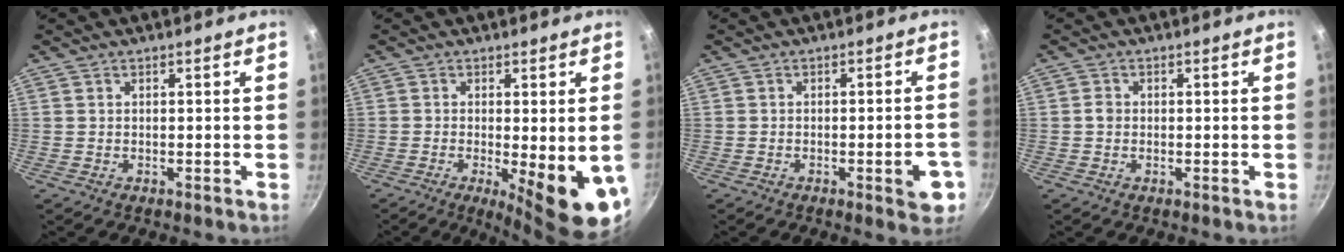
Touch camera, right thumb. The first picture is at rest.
{"total": 12.1, "force": [-2.8, 2.9, 11.4], "torque": [-0.142, -0.015, -0.031]}
{"total": 6.1, "force": [-2.3, 2.0, 5.3], "torque": [-0.049, 0.011, -0.028]}
{"total": 1.5, "force": [-0.1, 1.3, 0.8], "torque": [-0.010, 0.007, -0.003]}